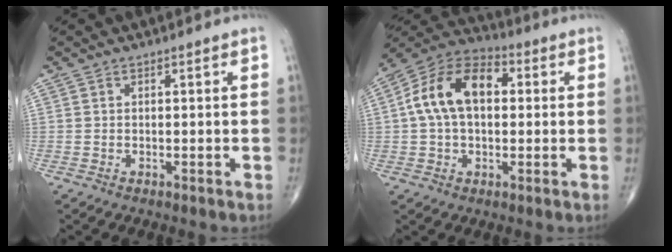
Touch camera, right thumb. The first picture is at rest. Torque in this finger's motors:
{"motor_torque": [0.18, 0.21, 0.39, -0.21, 0.20]}